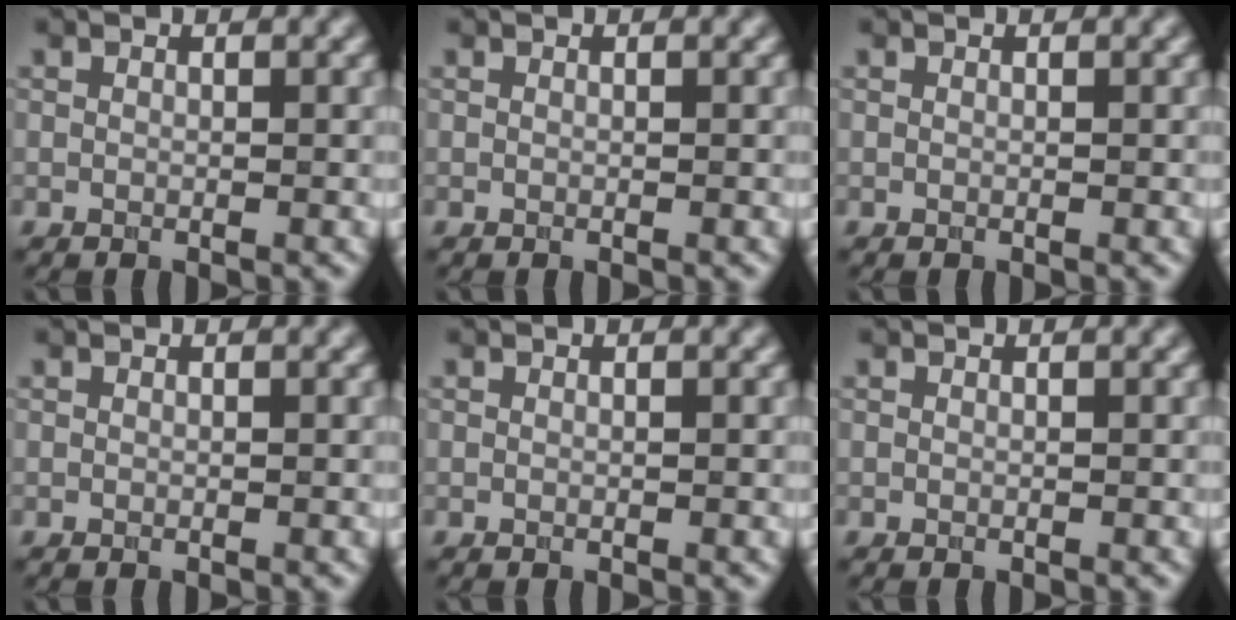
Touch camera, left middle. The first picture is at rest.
{"total": 0.0}
{"total": 0.0}
{"total": 0.0}
{"total": 0.0}
{"total": 0.0}